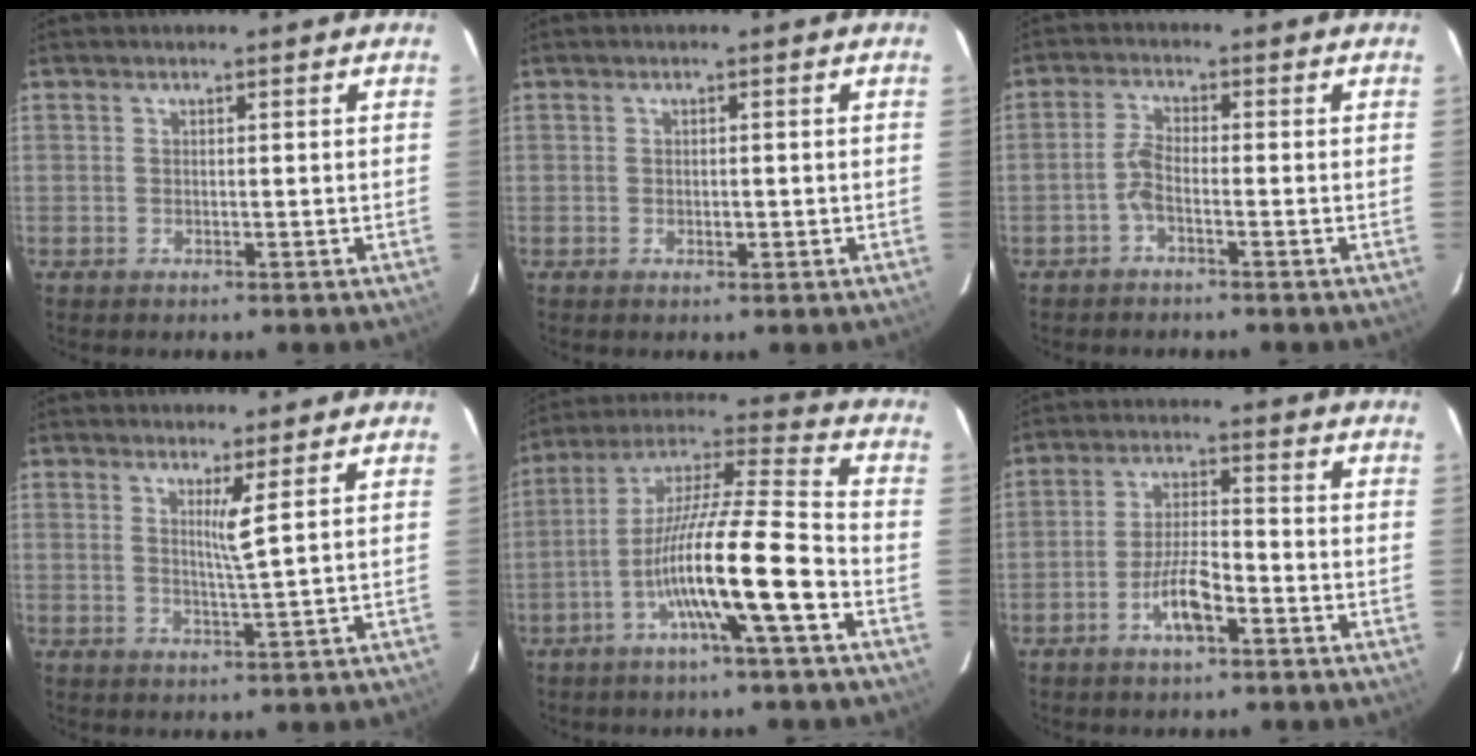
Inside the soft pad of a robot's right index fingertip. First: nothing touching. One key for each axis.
{"total": 0.9, "fx": -0.1, "fy": 0.5, "fz": 0.8, "tx": -0.014, "ty": 0.000, "tz": 0.001}
{"total": 2.7, "fx": -1.3, "fy": 0.5, "fz": 2.3, "tx": -0.051, "ty": 0.005, "tz": -0.028}
{"total": 2.8, "fx": 1.3, "fy": -0.9, "fz": 2.3, "tx": -0.044, "ty": -0.014, "tz": 0.029}
{"total": 15.0, "fx": -5.7, "fy": 0.0, "fz": 13.9, "tx": -0.257, "ty": 0.009, "tz": -0.104}
{"total": 6.4, "fx": -3.1, "fy": 1.6, "fz": 5.4, "tx": -0.108, "ty": 0.006, "tz": -0.056}